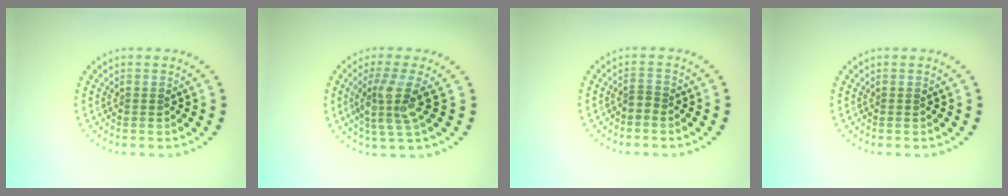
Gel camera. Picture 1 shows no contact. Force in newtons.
{"total": 3.7, "press": 3.0, "slide": 2.3}
{"total": 0.8, "press": 0.4, "slide": 0.6}
{"total": 0.0}